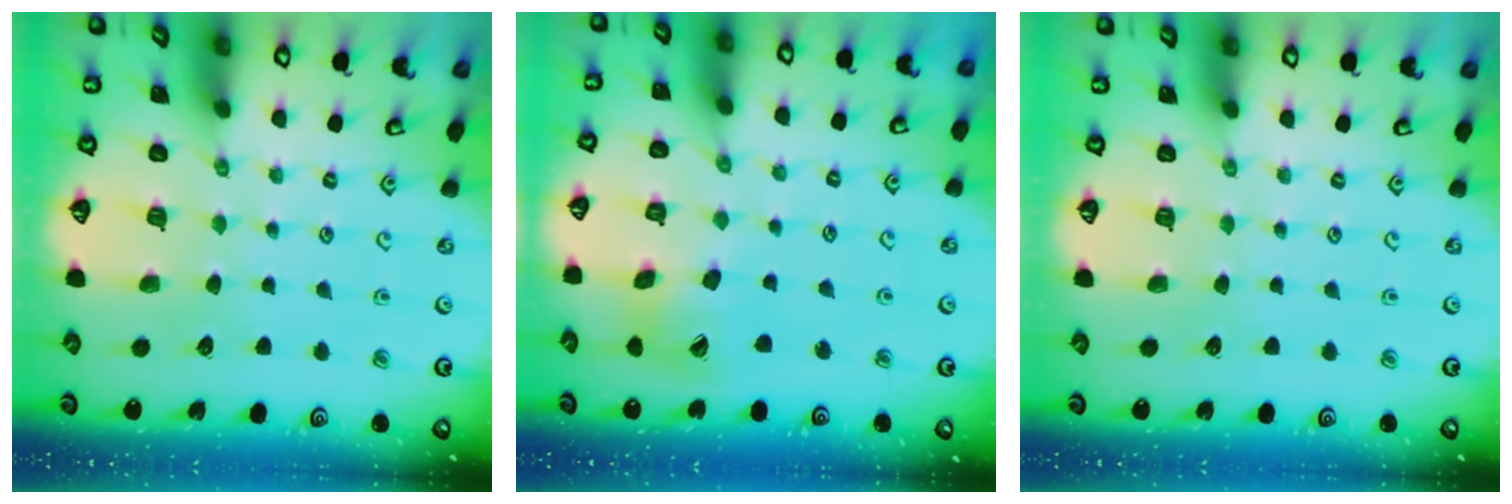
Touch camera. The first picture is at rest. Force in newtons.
{"total": 12.7, "press": 12.6, "slide": 1.5}
{"total": 0.0}